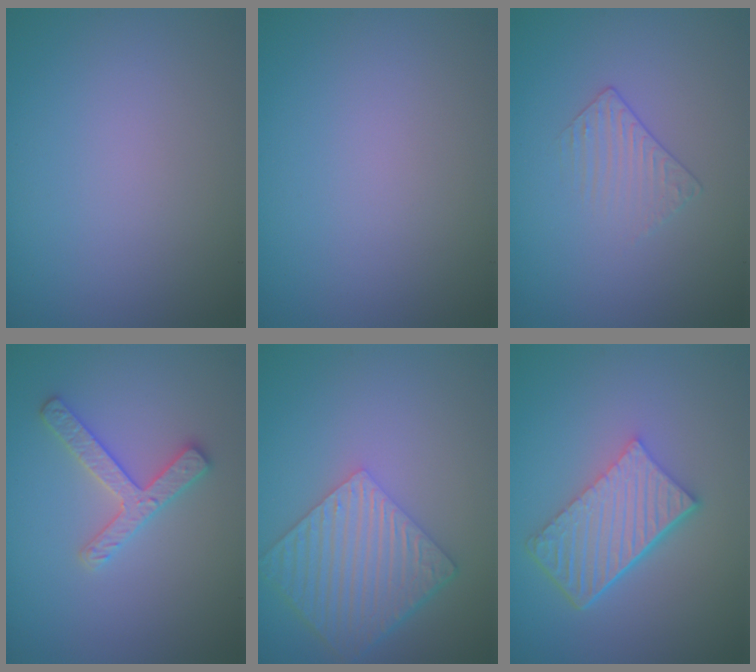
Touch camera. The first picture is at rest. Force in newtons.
{"total": 0.0}
{"total": 1.3, "press": 0.6, "slide": 1.1}
{"total": 2.7, "press": 2.7, "slide": 0.3}
{"total": 6.2, "press": 4.5, "slide": 4.3}
{"total": 6.1, "press": 4.2, "slide": 4.5}